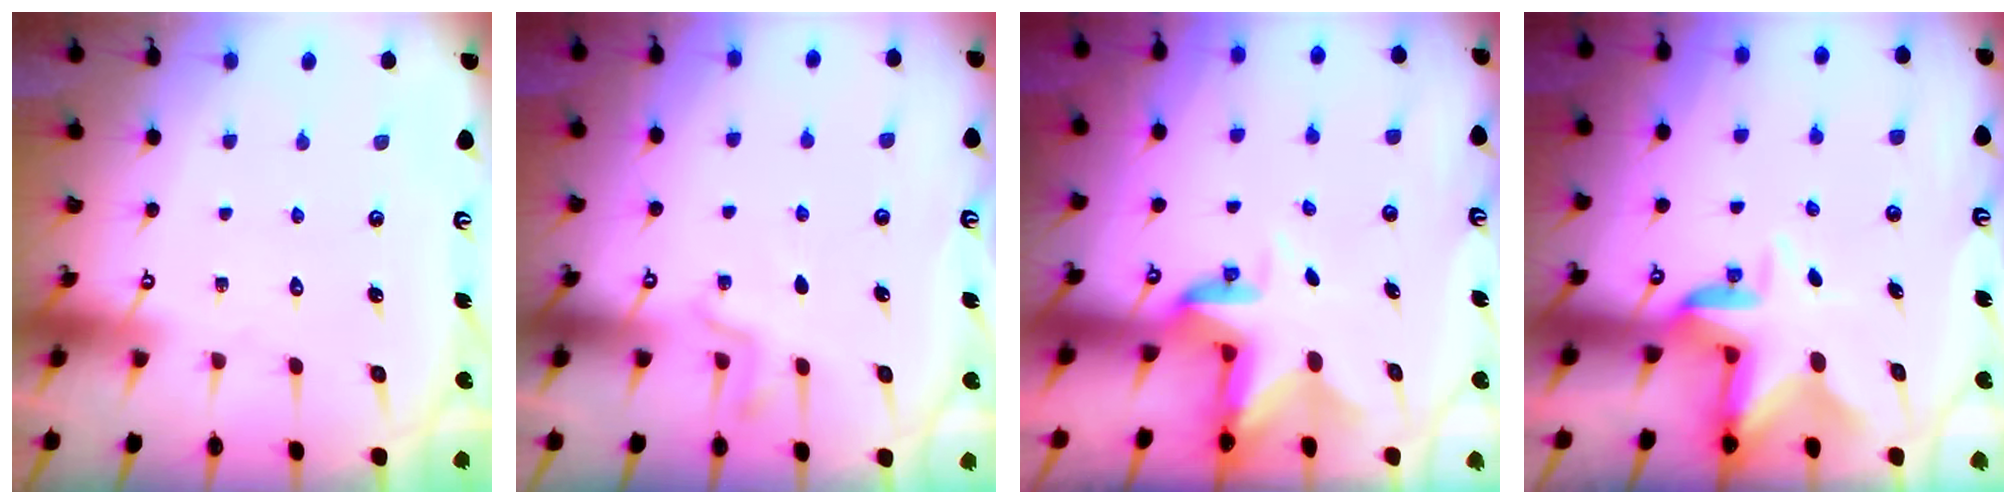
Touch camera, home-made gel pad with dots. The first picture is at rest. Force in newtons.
{"total": 4.7, "press": 4.2, "slide": 2.0}
{"total": 3.9, "press": 3.9, "slide": 0.3}
{"total": 4.9, "press": 4.6, "slide": 1.5}